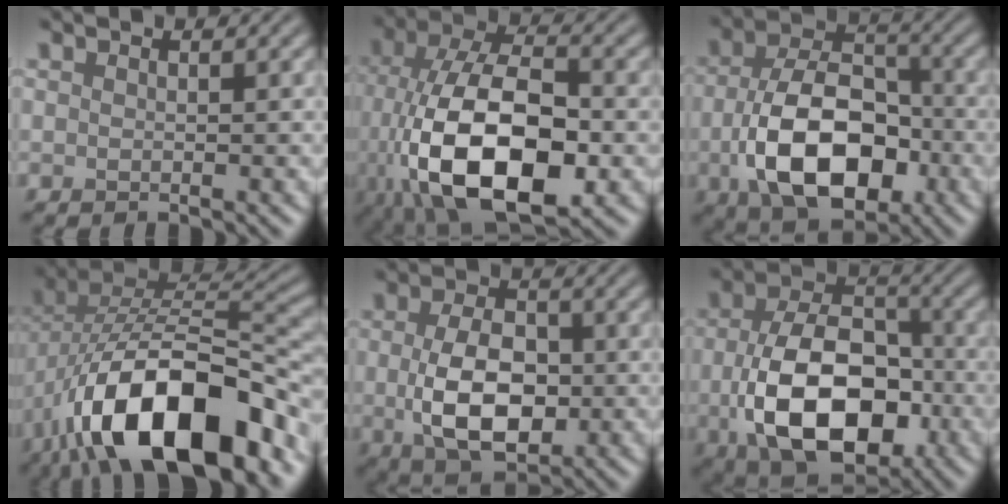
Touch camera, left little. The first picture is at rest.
{"total": 14.0, "force": [-4.2, 6.9, 11.5], "torque": [-0.217, -0.014, -0.078]}
{"total": 11.1, "force": [-3.0, 6.6, 8.3], "torque": [-0.162, -0.013, -0.050]}
{"total": 15.9, "force": [-7.9, 7.2, 11.8], "torque": [-0.189, 0.006, -0.136]}
{"total": 7.3, "force": [-0.7, 4.3, 5.9], "torque": [-0.117, -0.008, -0.013]}
{"total": 12.4, "force": [-2.8, 7.6, 9.3], "torque": [-0.176, -0.025, -0.045]}